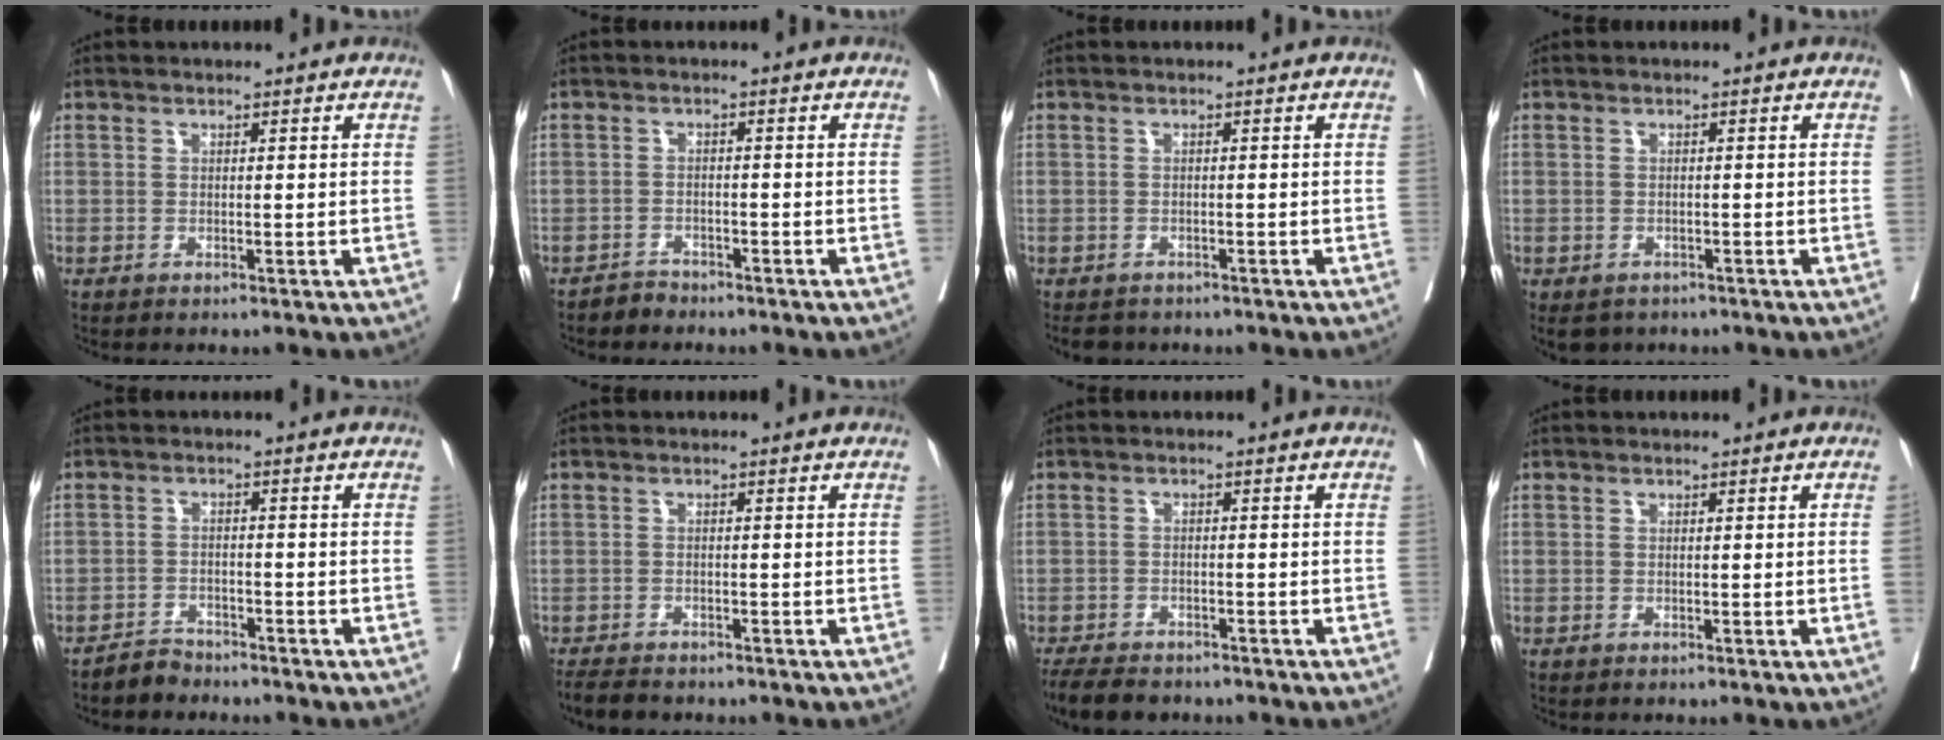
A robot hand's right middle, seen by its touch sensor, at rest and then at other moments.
{"total": 1.5, "force": [-1.3, 0.4, -0.6], "torque": [0.009, 0.001, -0.024]}
{"total": 3.5, "force": [-3.0, 1.7, 0.7], "torque": [-0.011, -0.003, -0.042]}
{"total": 3.9, "force": [-2.8, 2.4, 1.0], "torque": [-0.012, -0.001, -0.037]}
{"total": 2.2, "force": [-2.1, 0.4, -0.6], "torque": [0.012, -0.003, -0.038]}
{"total": 4.1, "force": [-3.7, 1.2, 1.4], "torque": [-0.026, -0.010, -0.059]}
{"total": 7.0, "force": [-6.0, 2.5, 2.8], "torque": [-0.046, -0.010, -0.091]}
{"total": 0.9, "force": [-0.1, -0.4, 0.8], "torque": [-0.006, -0.001, -0.004]}